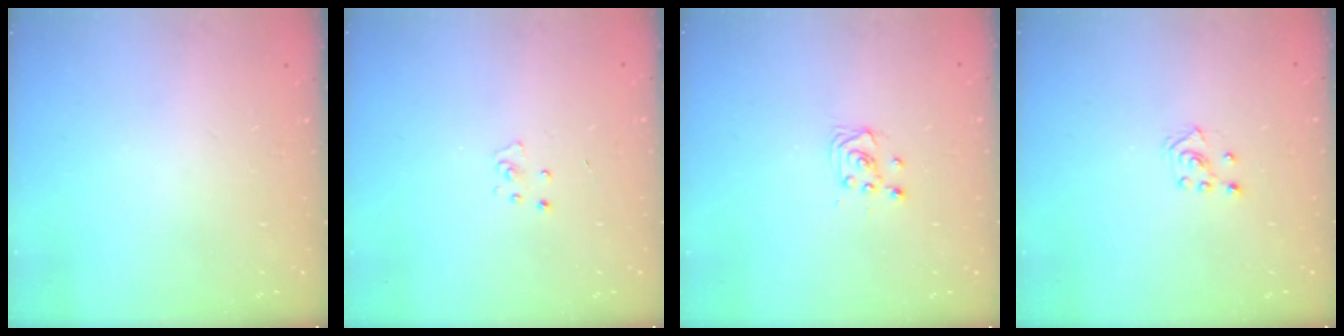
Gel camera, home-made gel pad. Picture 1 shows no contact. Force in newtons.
{"total": 2.7, "press": 2.7, "slide": 0.3}
{"total": 2.9, "press": 2.9, "slide": 0.4}
{"total": 2.8, "press": 2.7, "slide": 0.5}